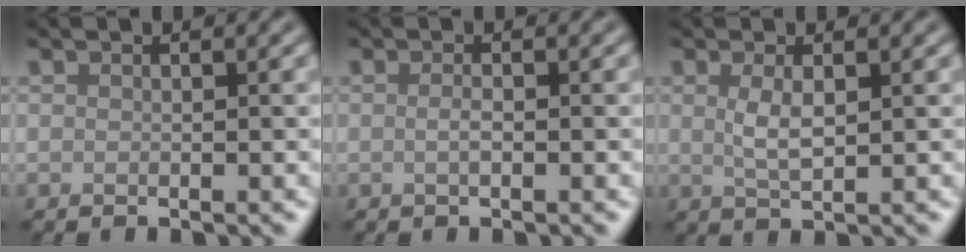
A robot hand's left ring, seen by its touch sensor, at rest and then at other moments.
{"total": 0.9, "force": [-0.1, 0.2, 0.9], "torque": [-0.017, -0.002, -0.002]}
{"total": 2.1, "force": [0.4, 0.7, 2.0], "torque": [-0.042, -0.002, 0.011]}